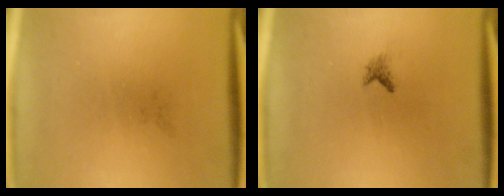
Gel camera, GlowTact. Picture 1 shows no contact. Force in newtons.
{"total": 0.8}